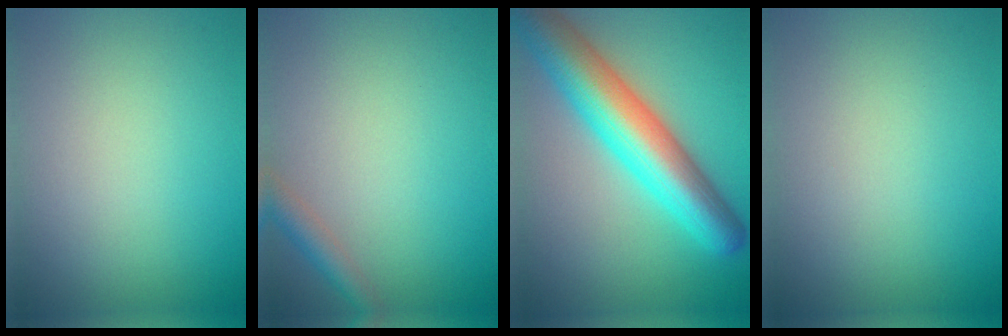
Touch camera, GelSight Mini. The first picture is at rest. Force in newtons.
{"total": 2.1, "press": 2.1, "slide": 0.1}
{"total": 9.4, "press": 9.4, "slide": 0.4}
{"total": 0.0}